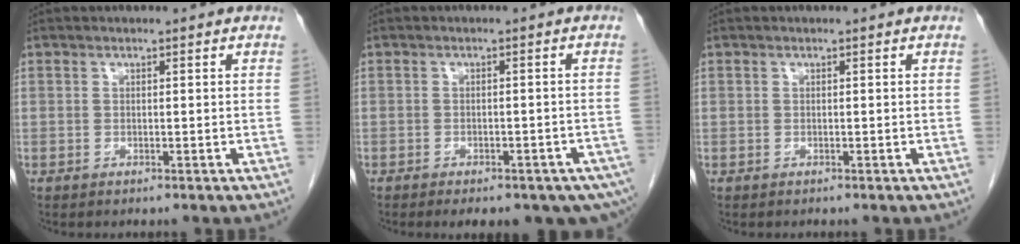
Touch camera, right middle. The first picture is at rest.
{"total": 13.8, "force": [-9.4, 5.8, 8.3], "torque": [-0.102, -0.010, -0.106]}
{"total": 0.0}